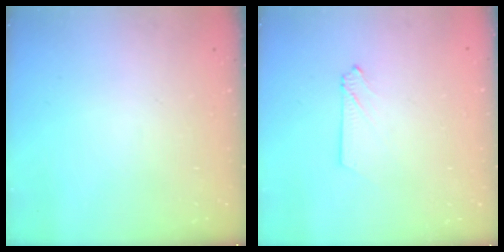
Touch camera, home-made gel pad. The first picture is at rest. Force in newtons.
{"total": 2.1, "press": 2.1, "slide": 0.2}